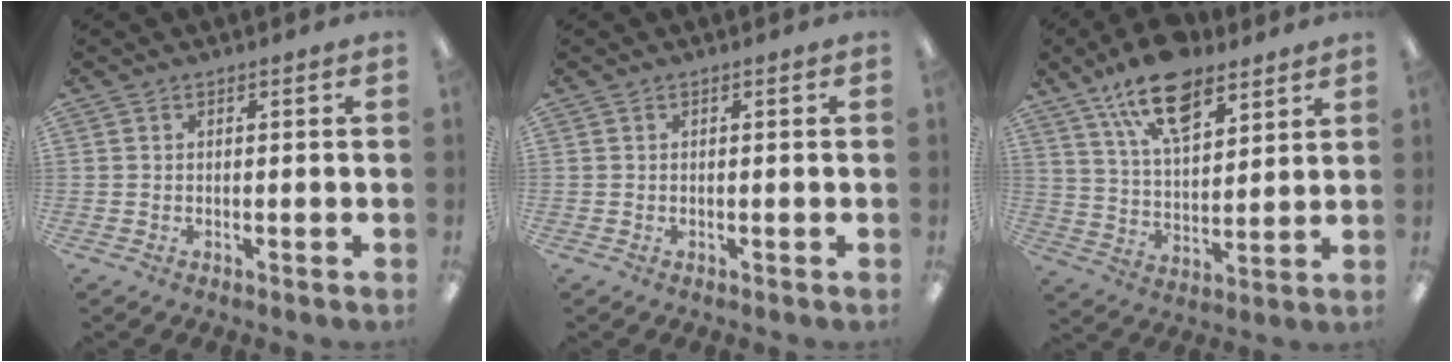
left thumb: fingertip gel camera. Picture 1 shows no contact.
{"total": 0.0}
{"total": 15.7, "force": [10.5, 7.4, 9.0], "torque": [-0.159, -0.042, 0.188]}